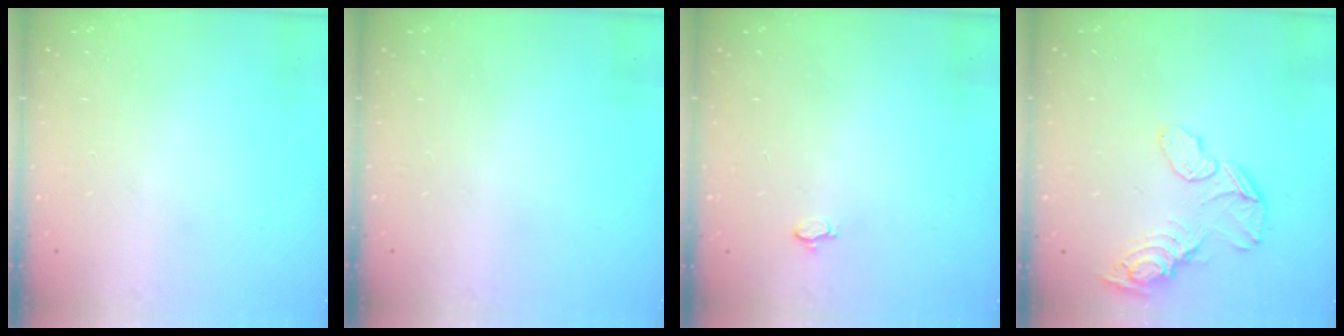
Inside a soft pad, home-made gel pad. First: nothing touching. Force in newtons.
{"total": 0.0}
{"total": 2.8, "press": 2.8, "slide": 0.3}
{"total": 11.9, "press": 11.5, "slide": 2.8}